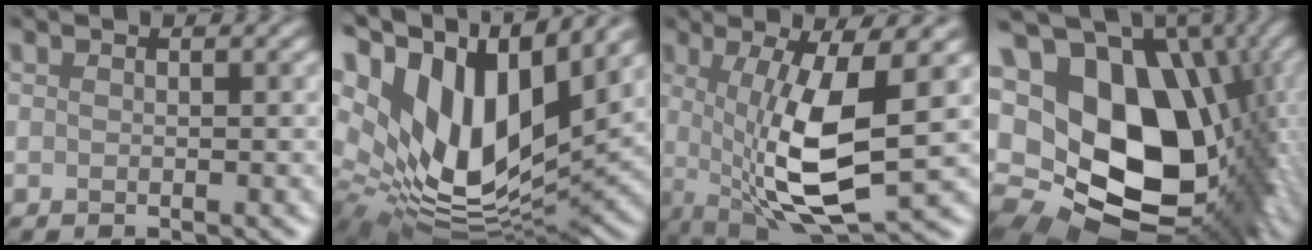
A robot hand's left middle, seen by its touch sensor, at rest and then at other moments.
{"total": 16.7, "force": [6.3, 8.9, 12.6], "torque": [-0.261, 0.015, 0.115]}
{"total": 10.1, "force": [-0.3, 2.8, 9.7], "torque": [-0.181, -0.018, -0.001]}
{"total": 19.3, "force": [1.9, 13.0, 14.1], "torque": [-0.255, -0.012, 0.069]}